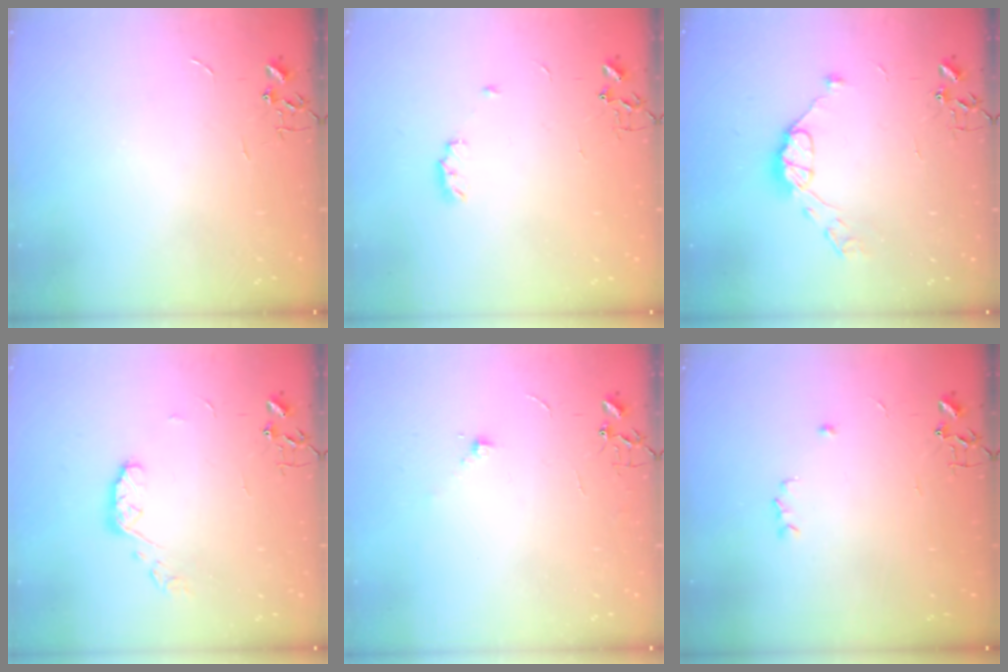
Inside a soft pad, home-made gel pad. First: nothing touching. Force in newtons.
{"total": 5.5, "press": 5.4, "slide": 0.9}
{"total": 9.5, "press": 9.5, "slide": 0.3}
{"total": 7.5, "press": 7.4, "slide": 0.5}
{"total": 5.6, "press": 5.6, "slide": 0.7}
{"total": 3.4, "press": 3.4, "slide": 0.6}